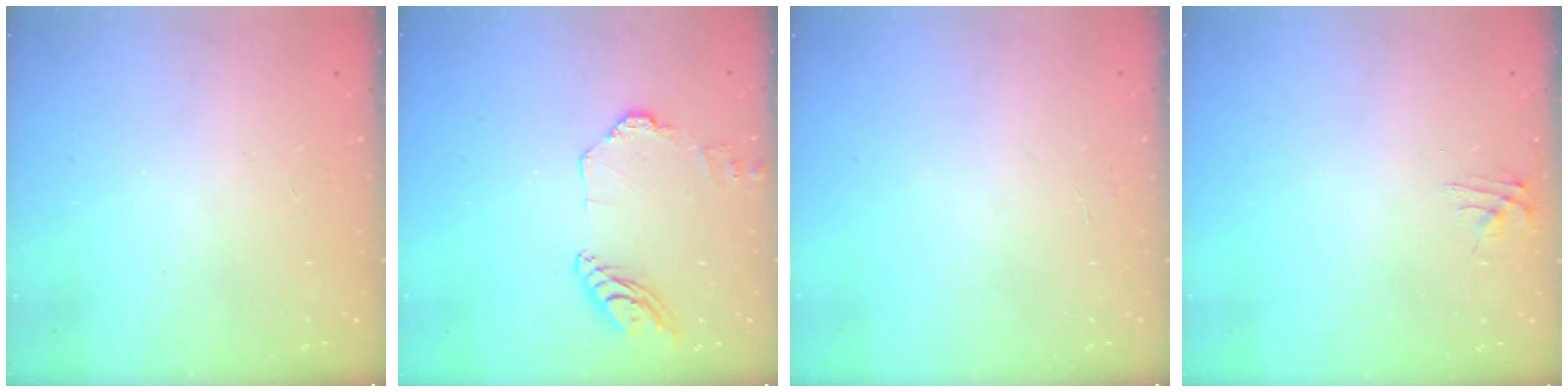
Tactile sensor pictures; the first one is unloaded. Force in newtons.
{"total": 10.4, "press": 10.4, "slide": 0.7}
{"total": 1.3, "press": 1.3, "slide": 0.1}
{"total": 4.1, "press": 4.0, "slide": 0.4}